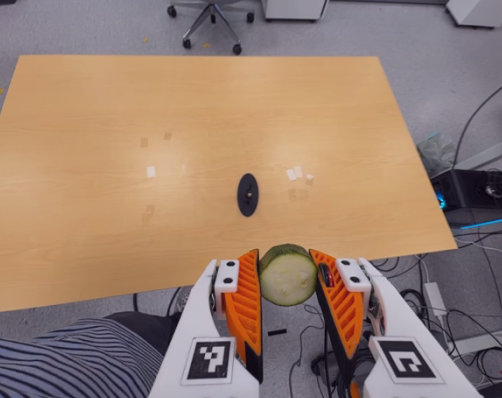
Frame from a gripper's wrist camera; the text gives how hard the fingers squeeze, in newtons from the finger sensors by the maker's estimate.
{"total": 12.7, "left": 13.1, "right": 12.2}